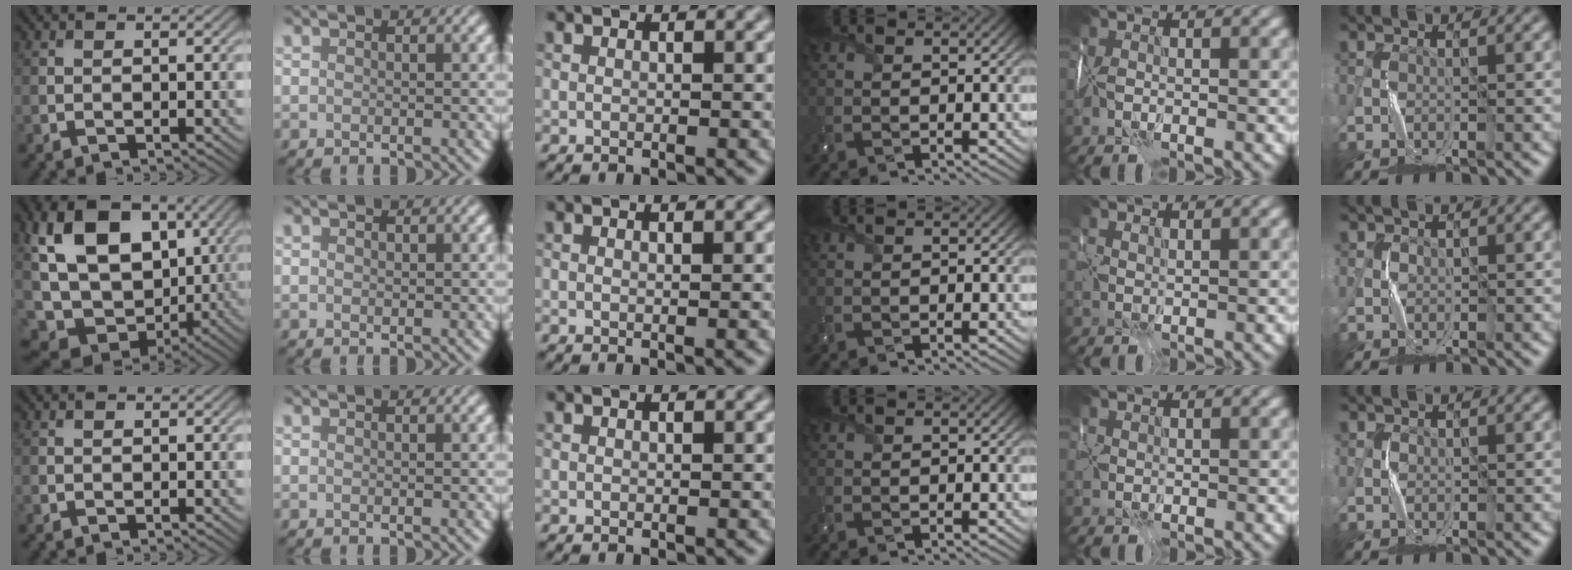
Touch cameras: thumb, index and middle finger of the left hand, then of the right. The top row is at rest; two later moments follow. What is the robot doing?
{"motion": "wrap", "object": "scarf"}